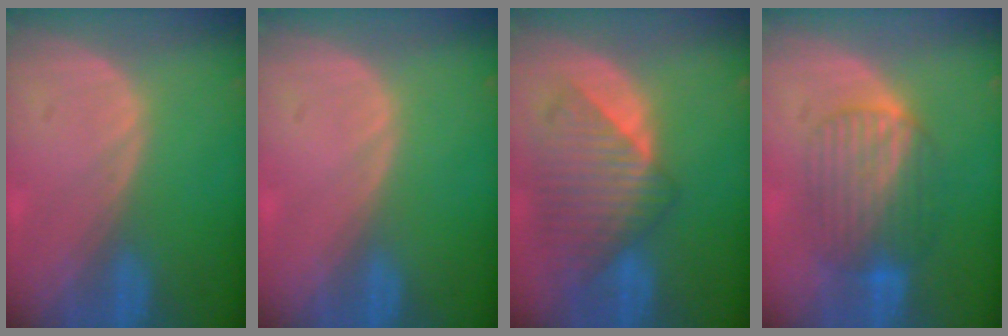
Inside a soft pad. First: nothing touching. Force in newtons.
{"total": 0.0}
{"total": 8.9, "press": 8.1, "slide": 3.8}
{"total": 7.1, "press": 7.1, "slide": 0.2}